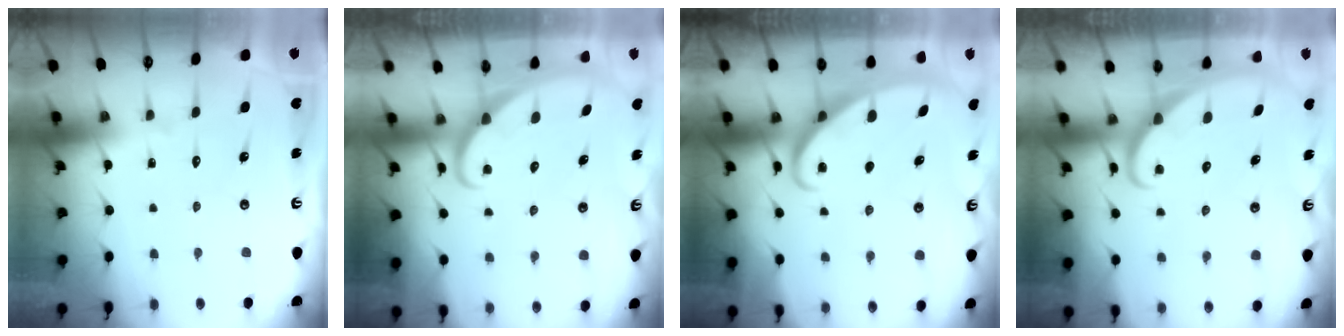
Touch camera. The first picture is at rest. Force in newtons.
{"total": 2.1, "press": 2.1, "slide": 0.1}
{"total": 2.5, "press": 2.5, "slide": 0.3}
{"total": 2.1, "press": 2.1, "slide": 0.1}